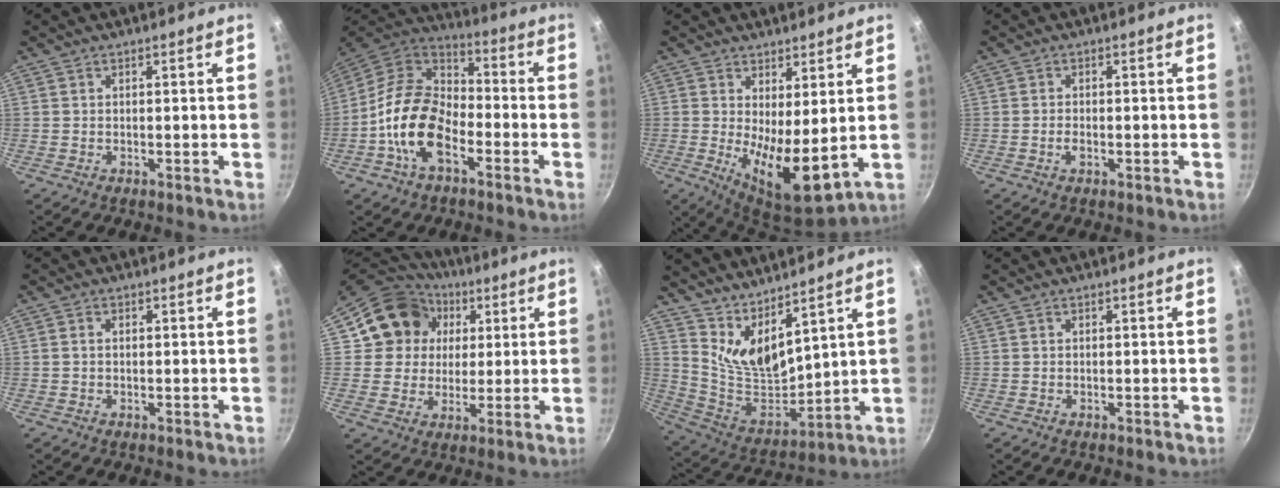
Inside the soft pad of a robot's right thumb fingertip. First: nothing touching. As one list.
[{"total": 16.1, "force": [-5.7, 9.6, 11.6], "torque": [-0.189, 0.045, -0.125]}, {"total": 11.0, "force": [1.4, 4.0, 10.2], "torque": [-0.156, -0.037, 0.029]}, {"total": 1.7, "force": [-0.6, 0.9, 1.3], "torque": [-0.031, 0.003, -0.015]}, {"total": 1.1, "force": [0.1, 0.8, 0.7], "torque": [-0.013, 0.004, 0.000]}, {"total": 14.7, "force": [4.1, 13.2, 5.1], "torque": [-0.067, 0.018, 0.062]}, {"total": 11.4, "force": [7.8, 4.2, 7.1], "torque": [-0.112, -0.096, 0.163]}, {"total": 0.0}]